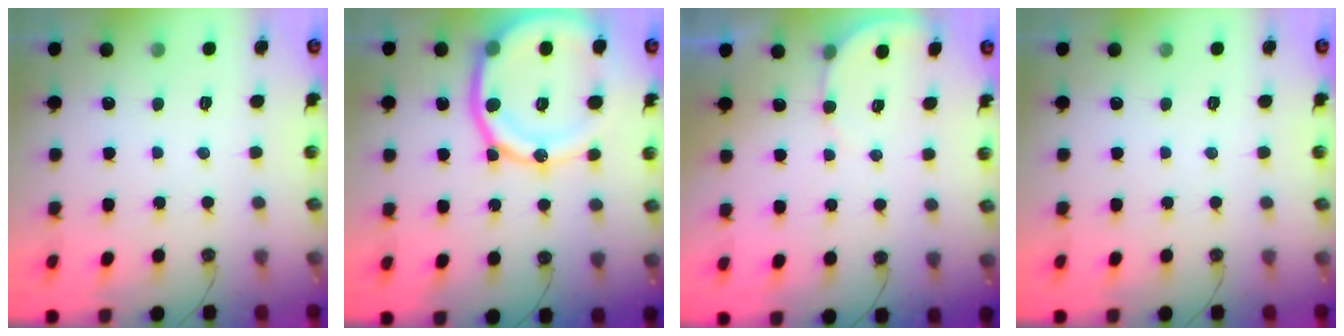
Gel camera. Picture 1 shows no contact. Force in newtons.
{"total": 19.3, "press": 19.2, "slide": 2.5}
{"total": 3.3, "press": 3.3, "slide": 0.2}
{"total": 0.0}